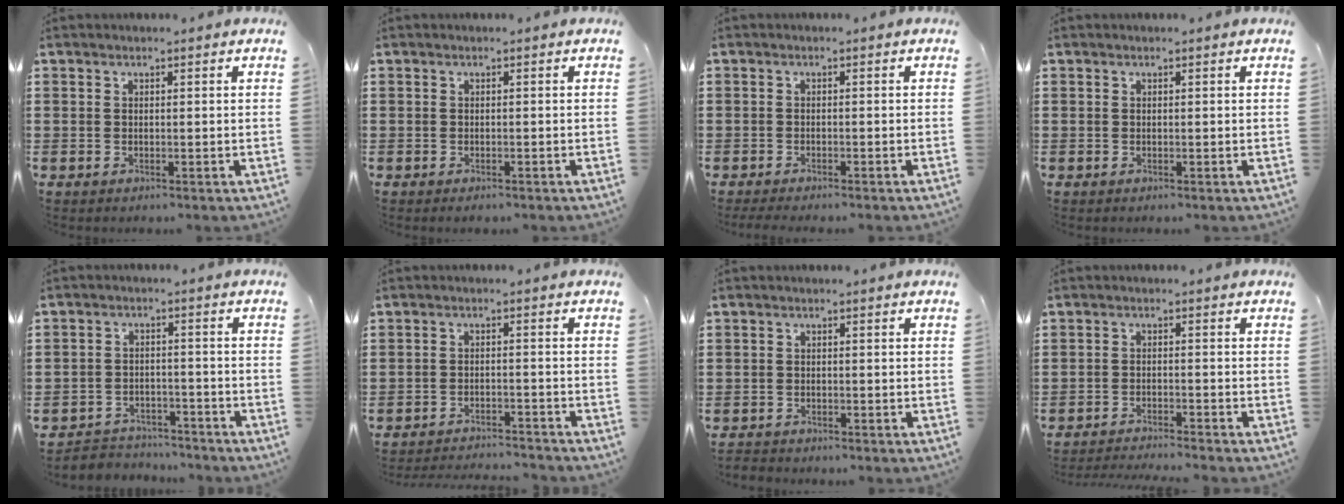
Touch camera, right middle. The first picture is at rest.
{"total": 0.5, "force": [-0.5, 0.0, 0.0], "torque": [-0.002, -0.002, -0.010]}
{"total": 1.3, "force": [-1.3, 0.3, 0.1], "torque": [-0.004, -0.001, -0.026]}
{"total": 0.0}
{"total": 3.9, "force": [-3.7, 1.2, -0.4], "torque": [-0.002, 0.003, -0.079]}
{"total": 3.1, "force": [-3.1, 0.0, 0.1], "torque": [-0.008, -0.001, -0.064]}
{"total": 1.5, "force": [-1.4, 0.5, -0.3], "torque": [0.001, -0.001, -0.031]}
{"total": 2.6, "force": [-2.6, -0.3, 0.2], "torque": [-0.007, -0.003, -0.053]}